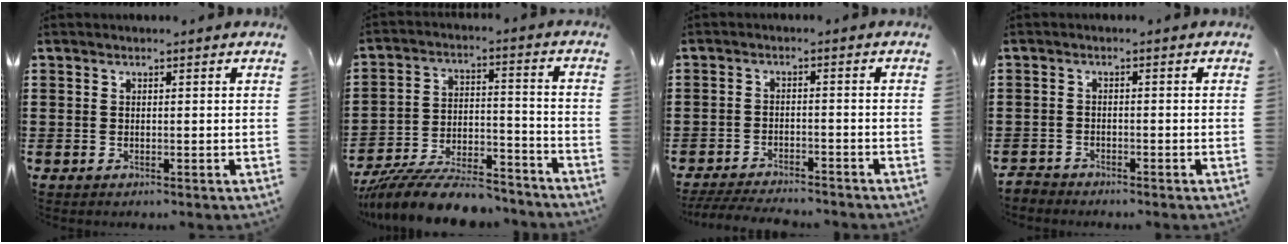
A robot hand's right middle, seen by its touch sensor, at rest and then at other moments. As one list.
[{"total": 10.9, "force": [-9.8, 1.9, 4.2], "torque": [-0.070, 0.028, -0.190]}, {"total": 4.0, "force": [-3.9, 0.5, 0.7], "torque": [-0.018, 0.000, -0.082]}, {"total": 2.2, "force": [-2.1, 0.5, -0.2], "torque": [-0.003, 0.002, -0.048]}]